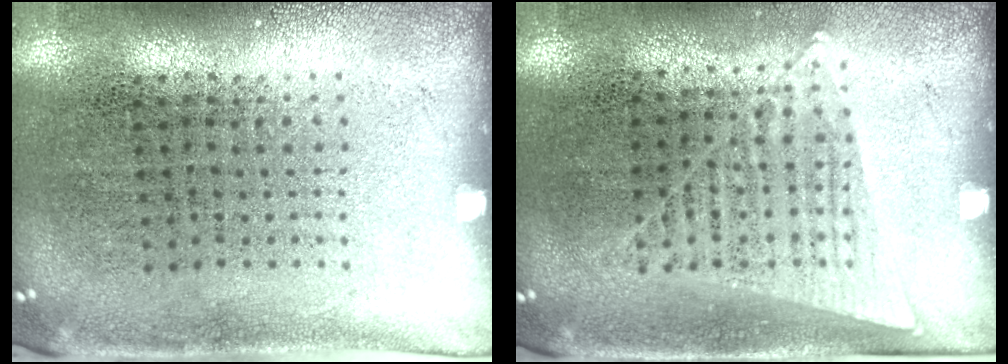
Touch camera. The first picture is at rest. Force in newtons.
{"total": 1.2, "press": 1.1, "slide": 0.5}